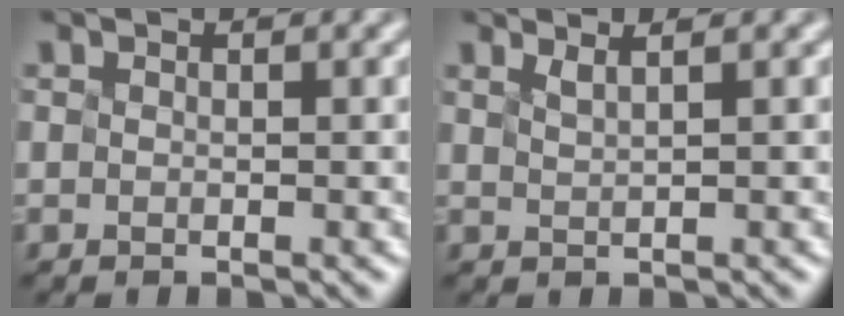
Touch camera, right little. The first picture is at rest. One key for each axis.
{"total": 1.3, "fx": 1.2, "fy": 0.3, "fz": 0.6, "tx": -0.001, "ty": 0.012, "tz": 0.016}